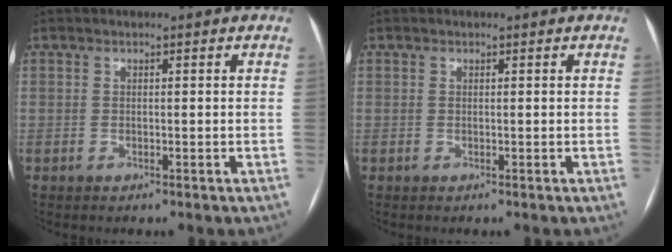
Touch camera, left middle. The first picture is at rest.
{"total": 0.0}